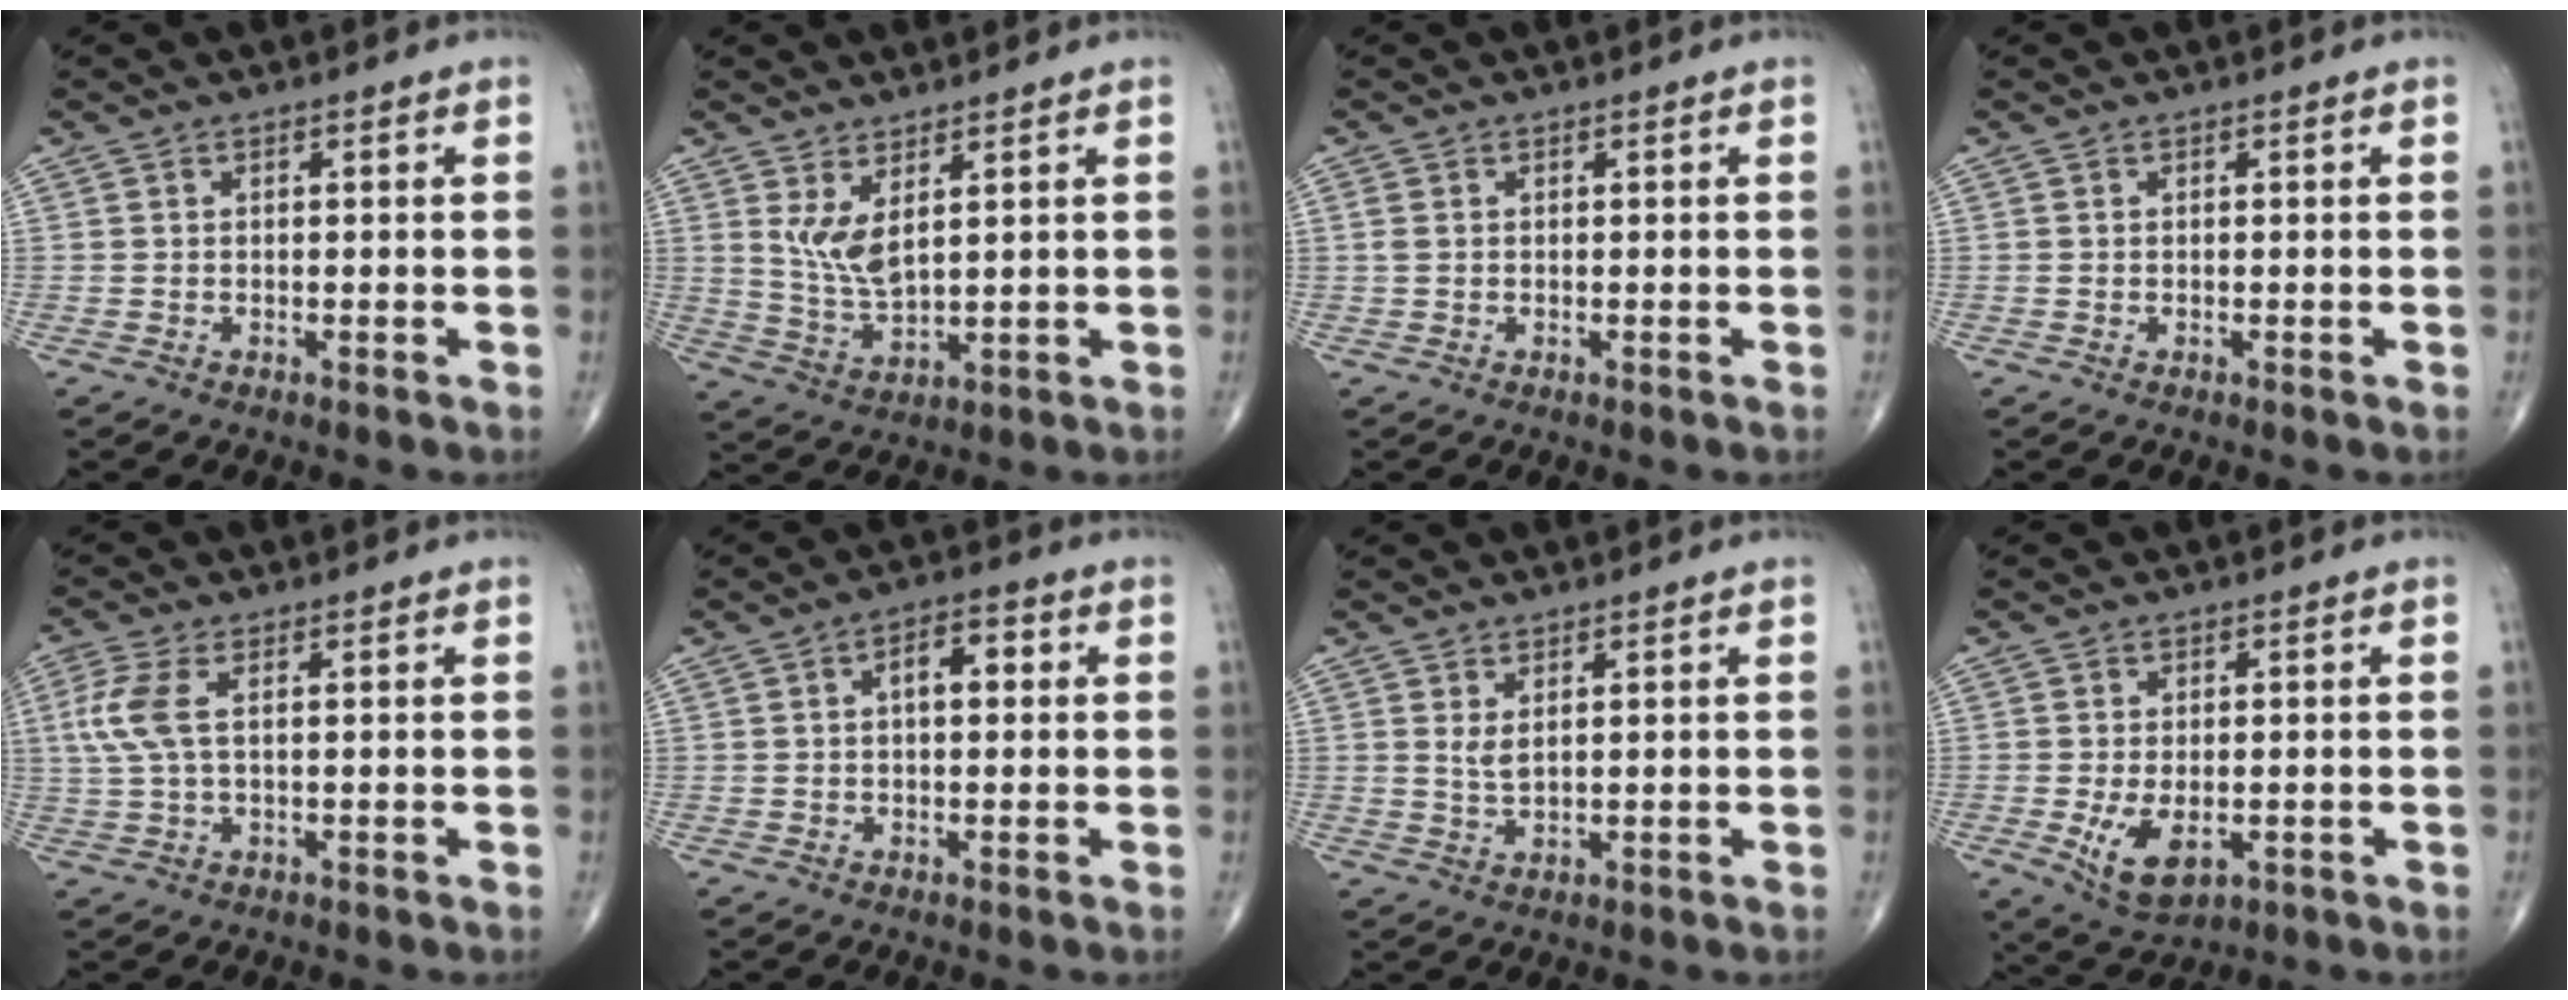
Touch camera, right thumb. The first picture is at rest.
{"total": 6.6, "force": [3.0, 2.5, 5.3], "torque": [-0.103, -0.031, 0.070]}
{"total": 1.1, "force": [0.3, 0.8, 0.8], "torque": [-0.025, 0.005, 0.009]}
{"total": 0.0}
{"total": 6.0, "force": [1.3, 2.7, 5.2], "torque": [-0.147, 0.012, 0.026]}
{"total": 5.2, "force": [0.9, 2.7, 4.3], "torque": [-0.058, 0.014, 0.008]}
{"total": 2.4, "force": [1.1, 0.8, 1.9], "torque": [-0.036, -0.010, 0.025]}
{"total": 7.1, "force": [-1.6, 4.0, 5.7], "torque": [-0.094, -0.012, -0.017]}